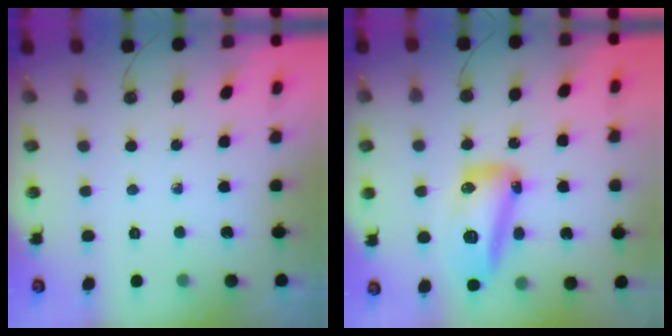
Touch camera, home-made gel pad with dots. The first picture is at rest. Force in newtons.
{"total": 28.1, "press": 19.4, "slide": 20.2}